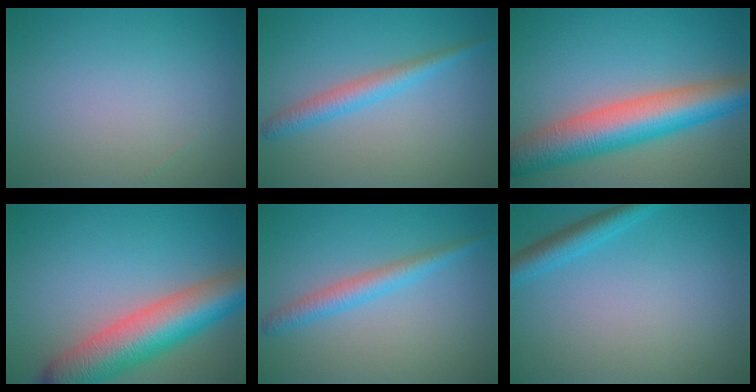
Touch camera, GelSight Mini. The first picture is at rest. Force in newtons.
{"total": 2.6, "press": 2.6, "slide": 0.0}
{"total": 9.1, "press": 9.1, "slide": 0.3}
{"total": 9.3, "press": 9.3, "slide": 0.5}
{"total": 2.6, "press": 2.6, "slide": 0.0}
{"total": 2.7, "press": 2.7, "slide": 0.2}